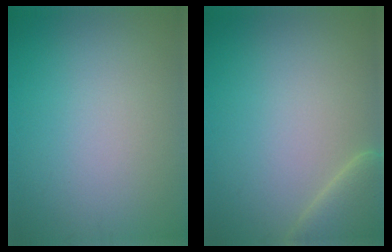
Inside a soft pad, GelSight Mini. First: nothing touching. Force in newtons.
{"total": 3.8, "press": 3.8, "slide": 0.4}